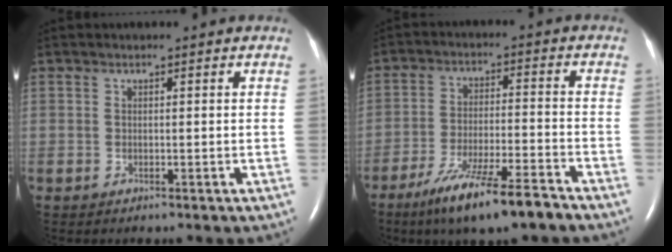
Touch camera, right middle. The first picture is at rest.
{"total": 11.7, "force": [-8.4, 0.7, 8.1], "torque": [-0.145, -0.031, -0.147]}